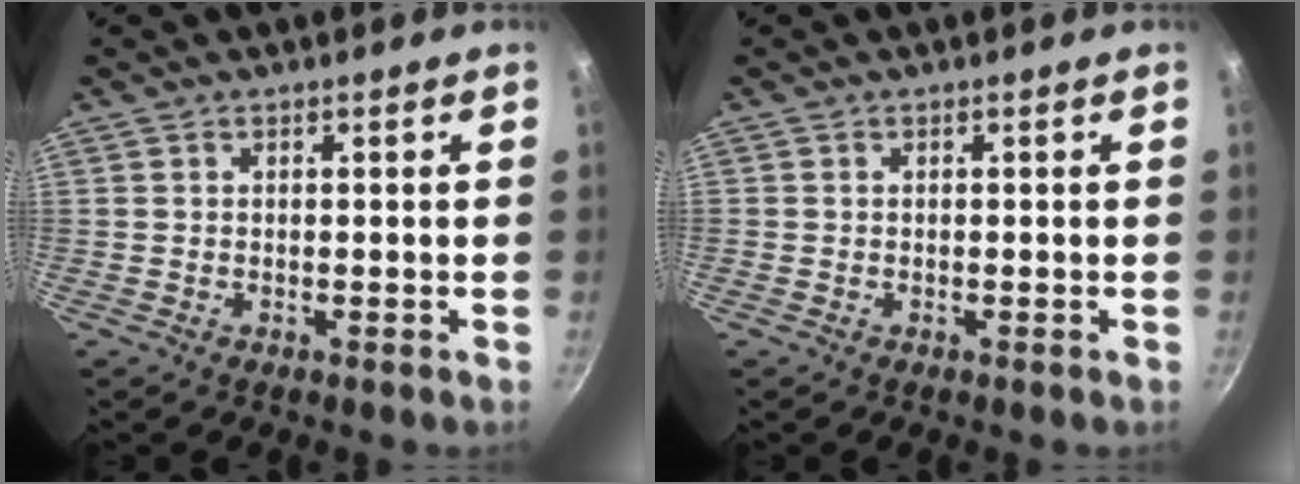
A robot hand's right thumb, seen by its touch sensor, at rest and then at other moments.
{"total": 0.0}